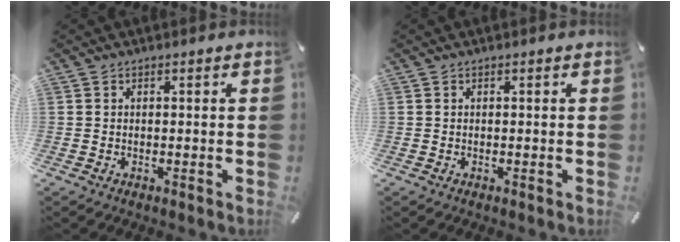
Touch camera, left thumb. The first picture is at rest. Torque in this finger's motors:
{"motor_torque": [0.00, 0.00, -0.03, 0.04, 0.00]}